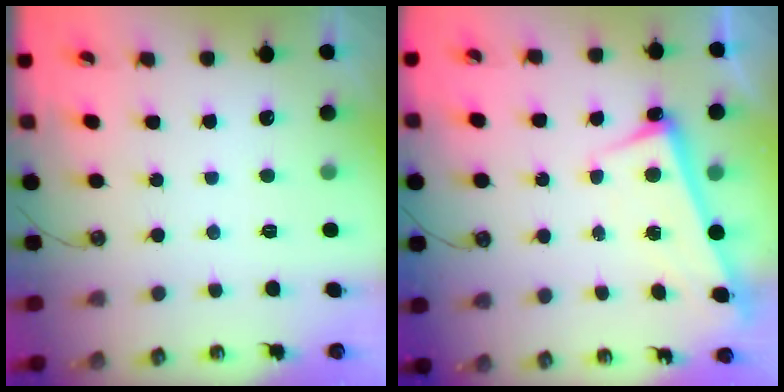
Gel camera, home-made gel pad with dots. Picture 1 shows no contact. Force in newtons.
{"total": 2.5, "press": 2.4, "slide": 0.7}